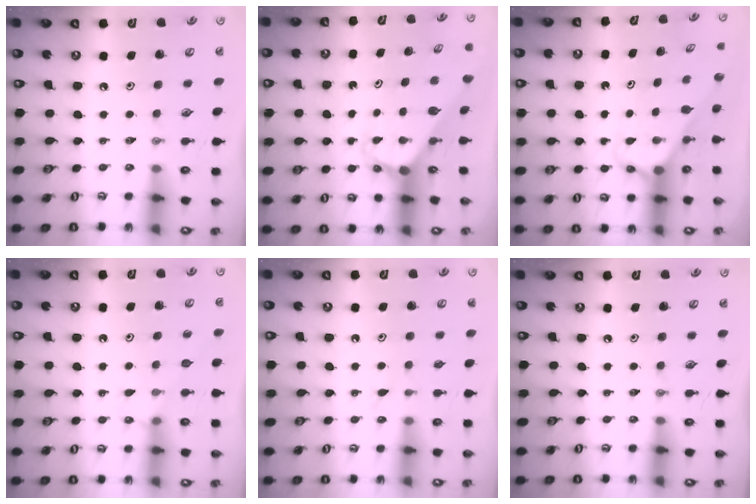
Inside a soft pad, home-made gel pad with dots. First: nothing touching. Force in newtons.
{"total": 3.2, "press": 3.2, "slide": 0.2}
{"total": 2.6, "press": 2.6, "slide": 0.1}
{"total": 4.7, "press": 4.7, "slide": 0.6}
{"total": 7.1, "press": 7.1, "slide": 0.5}
{"total": 0.0}